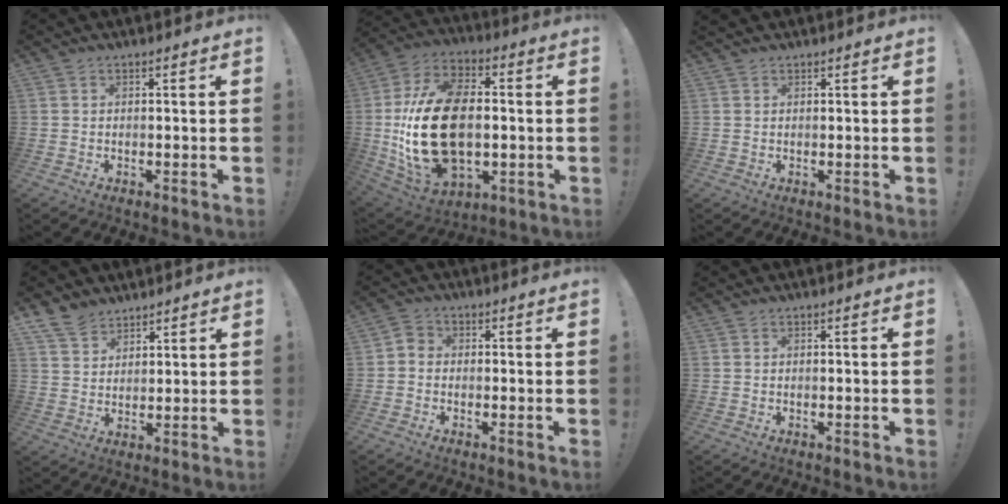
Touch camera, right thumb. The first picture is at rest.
{"total": 25.9, "force": [-1.6, 16.6, 19.9], "torque": [-0.401, 0.016, -0.012]}
{"total": 0.8, "force": [0.7, 0.3, 0.1], "torque": [-0.002, -0.001, 0.014]}
{"total": 7.2, "force": [5.9, 3.8, 1.3], "torque": [-0.030, -0.037, 0.116]}
{"total": 2.5, "force": [-1.1, 1.9, 1.2], "torque": [-0.025, 0.013, -0.018]}
{"total": 0.0}